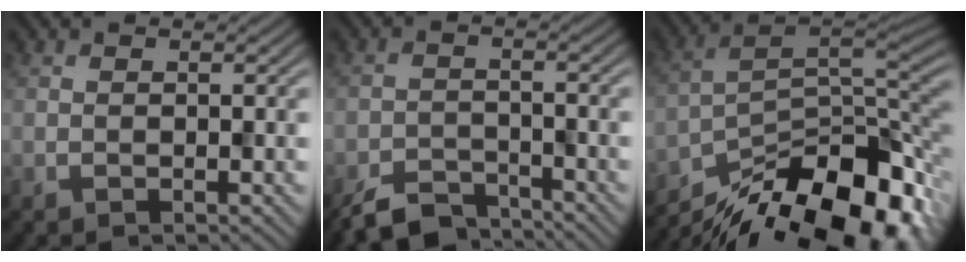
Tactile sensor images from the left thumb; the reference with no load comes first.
{"total": 5.0, "force": [-4.5, 1.6, 1.6], "torque": [-0.027, -0.005, -0.083]}
{"total": 16.9, "force": [-12.2, 6.4, 9.9], "torque": [-0.175, -0.023, -0.190]}